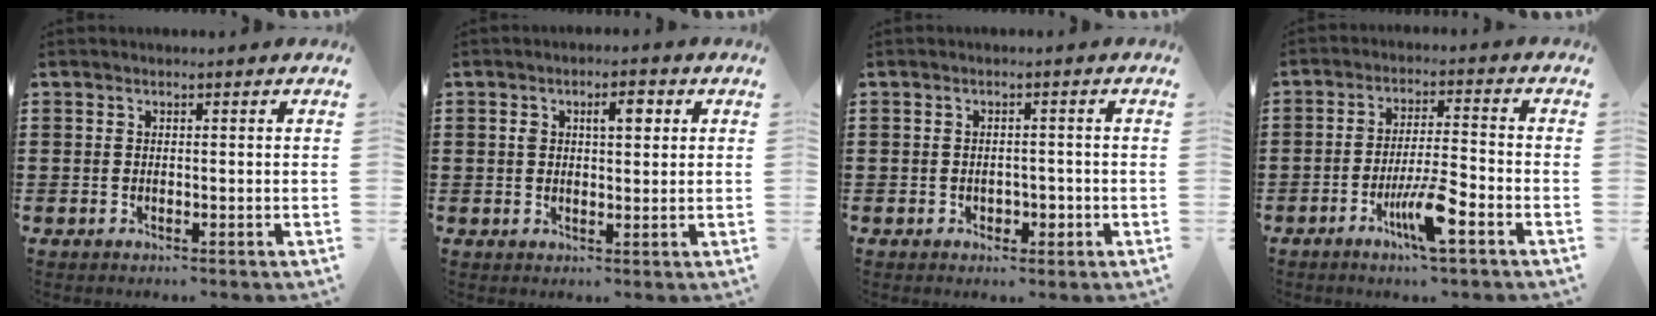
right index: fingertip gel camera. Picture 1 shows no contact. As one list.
[{"total": 3.7, "force": [1.1, 1.6, 3.1], "torque": [-0.048, 0.005, 0.013]}, {"total": 2.0, "force": [-0.7, 1.5, 1.2], "torque": [-0.026, 0.002, -0.015]}, {"total": 7.2, "force": [-3.7, 0.9, 6.2], "torque": [-0.117, -0.004, -0.067]}]